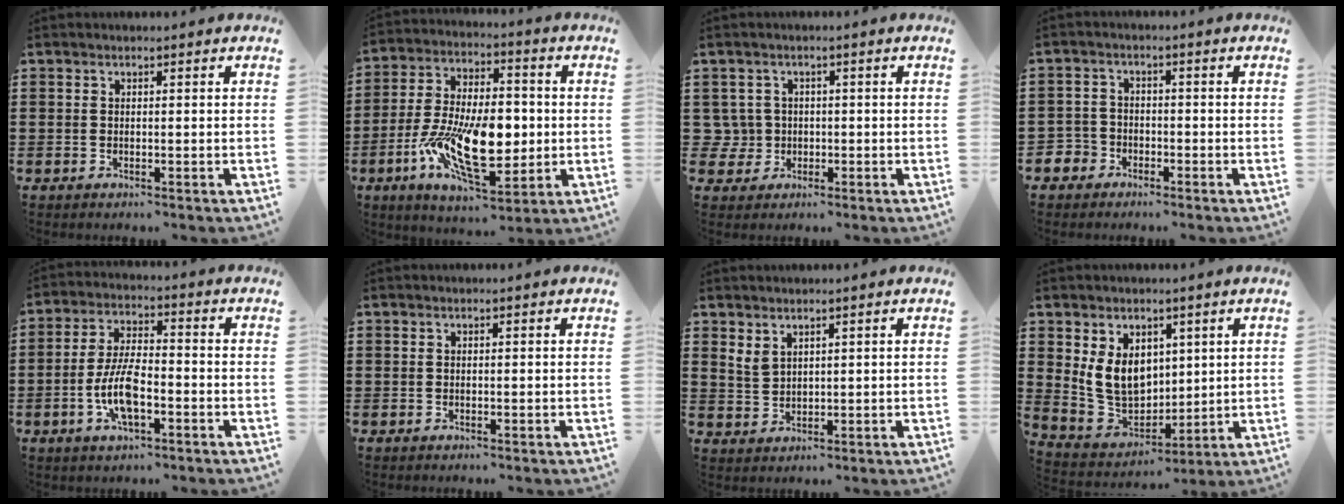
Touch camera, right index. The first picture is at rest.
{"total": 14.9, "force": [-3.0, 7.3, 12.7], "torque": [-0.258, -0.004, -0.052]}
{"total": 3.4, "force": [-0.5, 3.3, 0.3], "torque": [-0.031, 0.005, -0.015]}
{"total": 2.9, "force": [-2.1, 2.1, 0.1], "torque": [-0.021, 0.002, -0.049]}
{"total": 8.4, "force": [-2.6, 3.2, 7.4], "torque": [-0.163, -0.004, -0.054]}
{"total": 0.0}
{"total": 2.5, "force": [1.8, 1.3, 1.0], "torque": [-0.024, 0.003, 0.035]}
{"total": 9.1, "force": [2.2, 7.2, 5.1], "torque": [-0.129, 0.003, 0.043]}